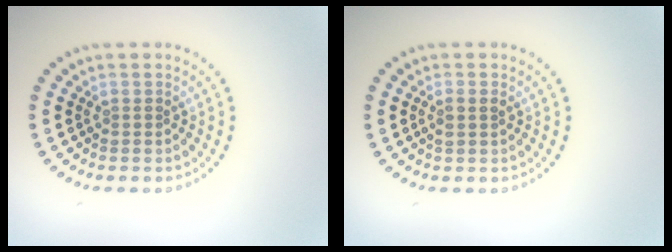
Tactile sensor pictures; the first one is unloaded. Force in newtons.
{"total": 1.1, "press": 1.0, "slide": 0.4}